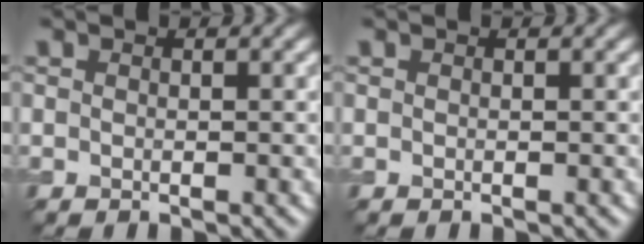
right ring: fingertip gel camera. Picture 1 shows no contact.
{"total": 0.0}